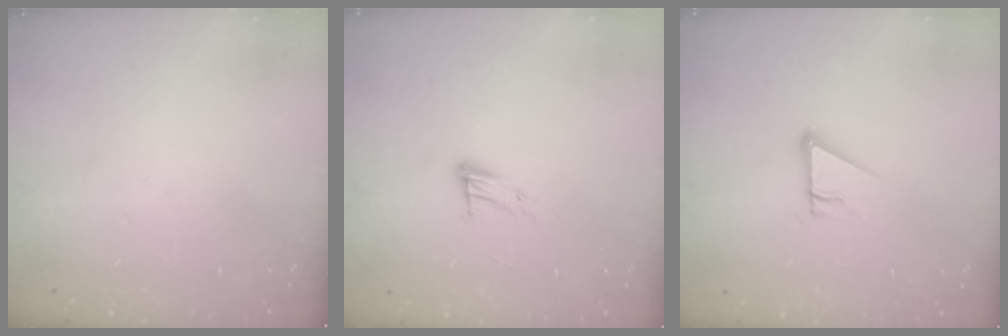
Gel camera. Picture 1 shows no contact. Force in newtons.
{"total": 8.3, "press": 8.2, "slide": 1.3}
{"total": 4.2, "press": 4.2, "slide": 0.3}